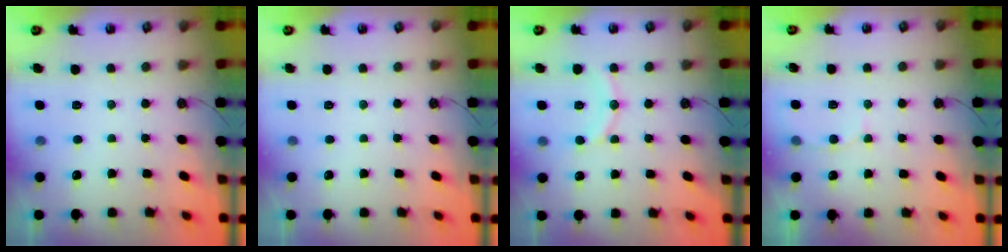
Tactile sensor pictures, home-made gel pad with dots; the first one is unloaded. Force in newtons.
{"total": 0.0}
{"total": 9.6, "press": 9.5, "slide": 0.9}
{"total": 5.0, "press": 5.0, "slide": 0.5}